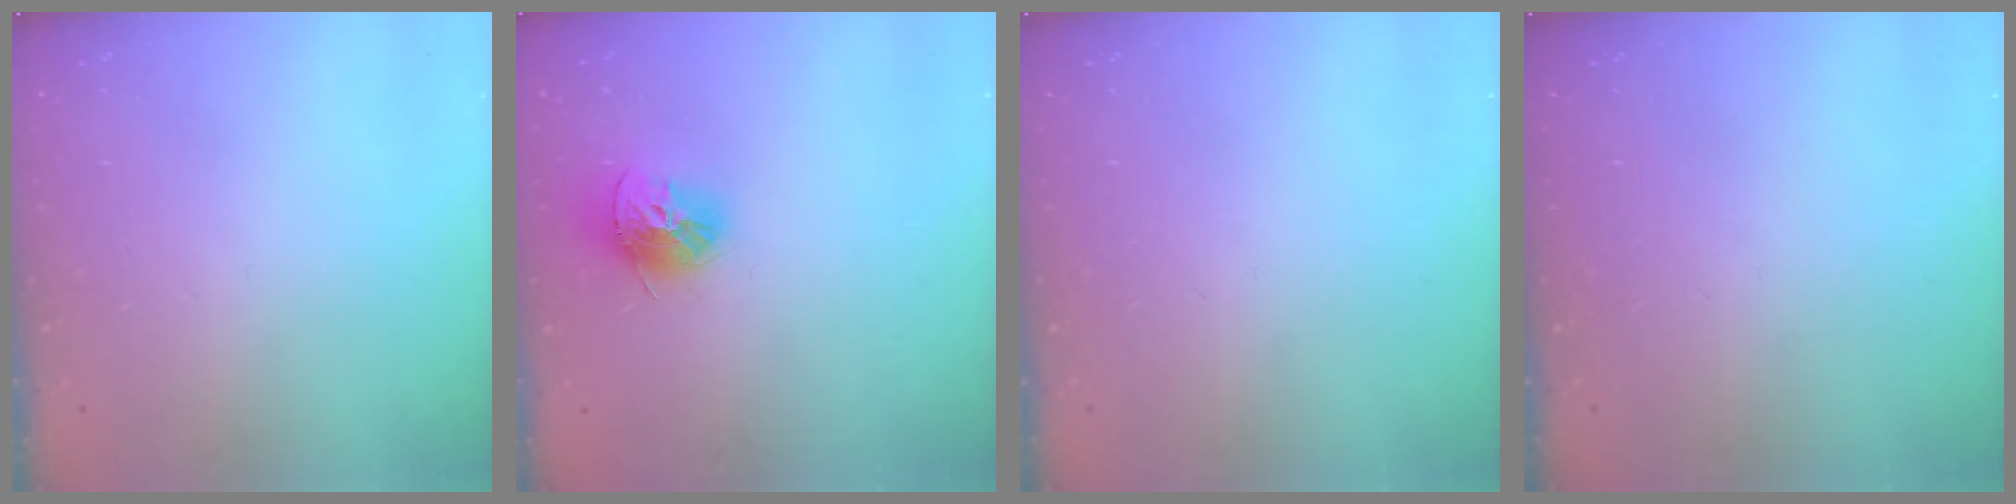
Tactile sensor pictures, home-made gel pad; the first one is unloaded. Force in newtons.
{"total": 12.6, "press": 12.5, "slide": 1.2}
{"total": 0.0}
{"total": 0.0}